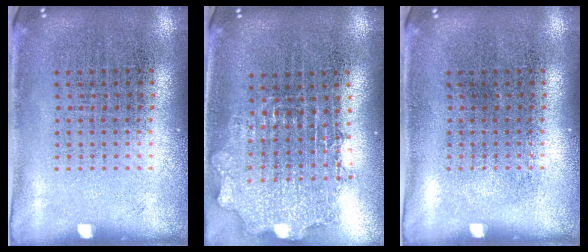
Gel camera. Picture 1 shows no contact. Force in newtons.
{"total": 1.9, "press": 1.5, "slide": 1.1}
{"total": 0.0}